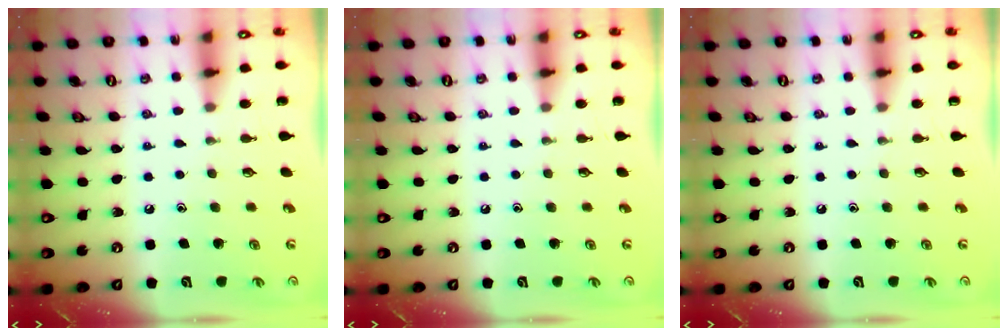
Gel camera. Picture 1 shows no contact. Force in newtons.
{"total": 0.0}
{"total": 0.0}